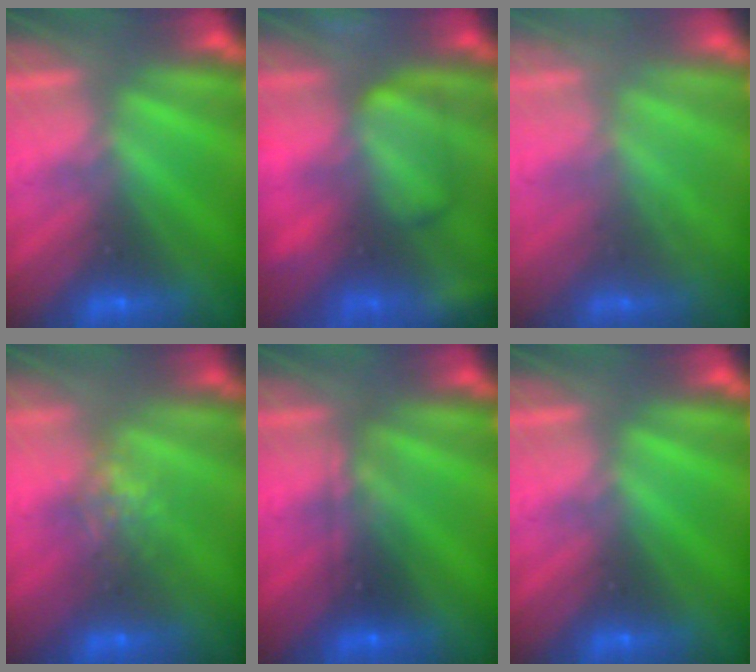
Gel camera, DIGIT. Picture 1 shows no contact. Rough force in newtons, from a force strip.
{"total": 6.9}
{"total": 2.1}
{"total": 3.7}
{"total": 2.3}
{"total": 0.0}